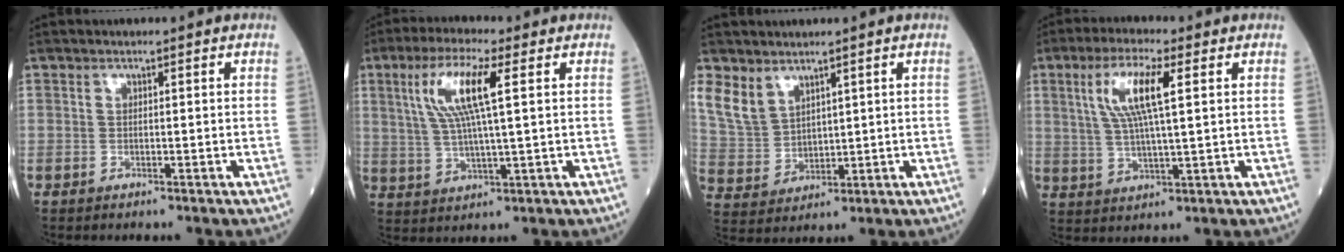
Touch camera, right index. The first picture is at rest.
{"total": 9.7, "force": [3.0, 0.8, 9.2], "torque": [-0.193, 0.012, 0.058]}
{"total": 6.4, "force": [4.4, 4.0, 2.5], "torque": [-0.062, 0.006, 0.107]}
{"total": 9.0, "force": [2.8, 1.1, 8.4], "torque": [-0.174, 0.009, 0.054]}